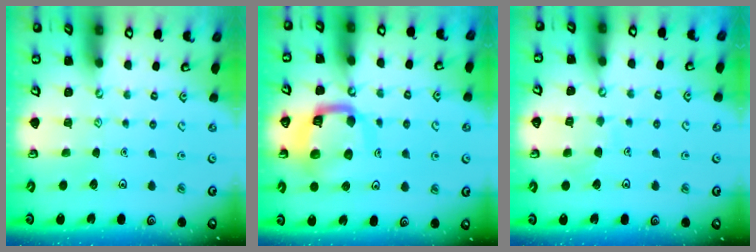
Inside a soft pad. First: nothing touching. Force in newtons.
{"total": 11.5, "press": 11.4, "slide": 1.4}
{"total": 6.3, "press": 6.3, "slide": 0.5}